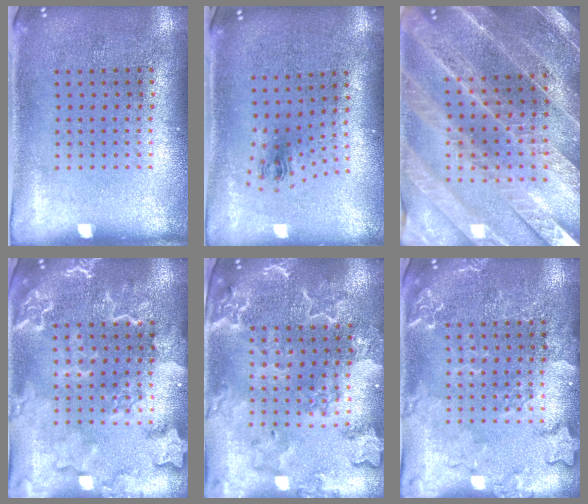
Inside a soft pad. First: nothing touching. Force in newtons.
{"total": 1.0, "press": 0.4, "slide": 0.9}
{"total": 3.2, "press": 3.1, "slide": 0.8}
{"total": 2.8, "press": 2.8, "slide": 0.4}
{"total": 2.9, "press": 2.7, "slide": 1.1}
{"total": 3.1, "press": 3.0, "slide": 0.4}